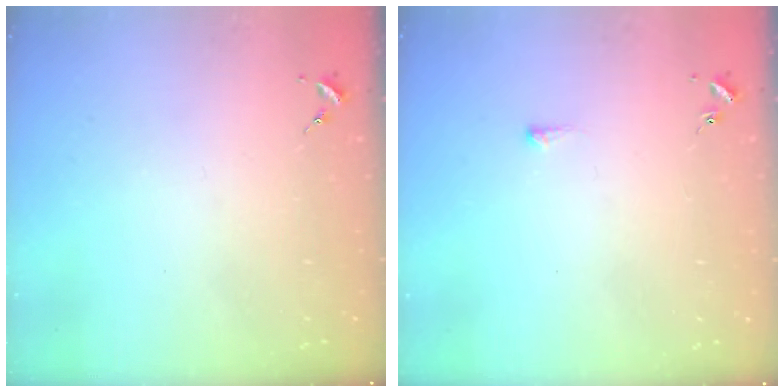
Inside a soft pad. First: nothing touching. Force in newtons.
{"total": 3.4, "press": 3.4, "slide": 0.6}